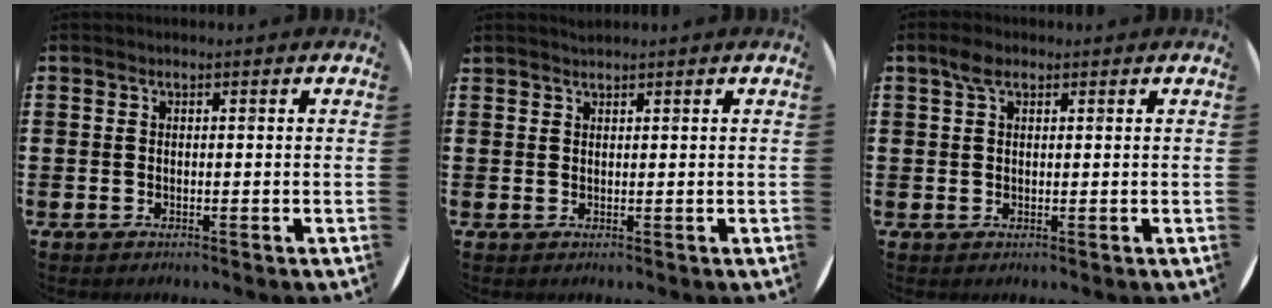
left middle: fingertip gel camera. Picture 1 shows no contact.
{"total": 0.8, "force": [0.8, -0.1, -0.2], "torque": [0.002, 0.000, 0.016]}
{"total": 2.3, "force": [1.4, 1.2, 1.4], "torque": [-0.024, 0.003, 0.024]}